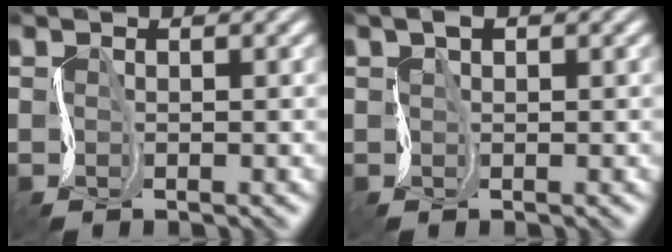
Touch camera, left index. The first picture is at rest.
{"total": 1.5, "force": [0.3, 0.8, 1.2], "torque": [-0.025, 0.001, 0.004]}